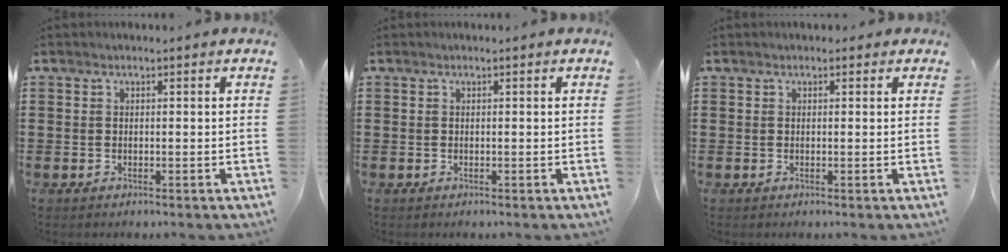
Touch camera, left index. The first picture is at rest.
{"total": 0.0}
{"total": 0.6, "force": [0.1, 0.5, 0.2], "torque": [-0.005, 0.006, 0.002]}